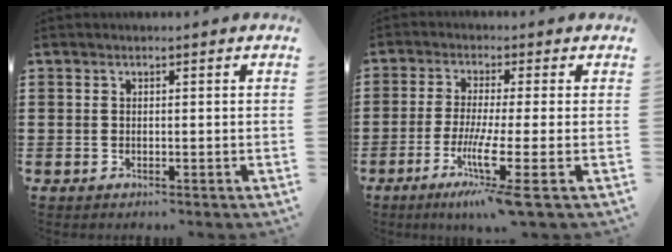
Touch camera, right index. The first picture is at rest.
{"total": 8.2, "force": [-3.0, -0.2, 7.6], "torque": [-0.157, -0.025, -0.056]}